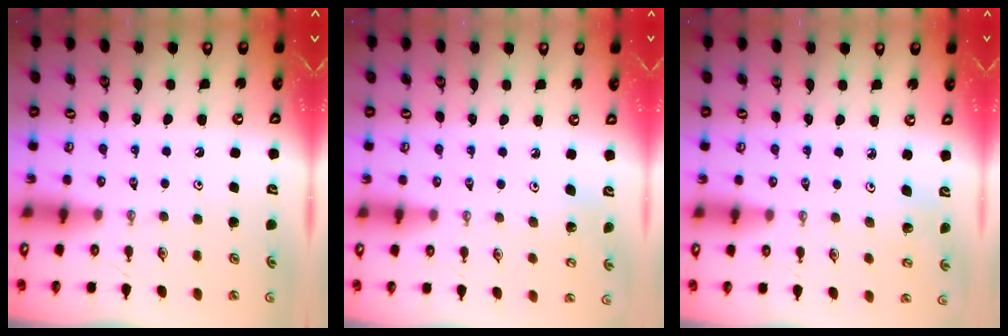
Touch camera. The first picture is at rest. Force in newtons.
{"total": 5.4, "press": 5.1, "slide": 1.9}
{"total": 3.6, "press": 3.2, "slide": 1.6}